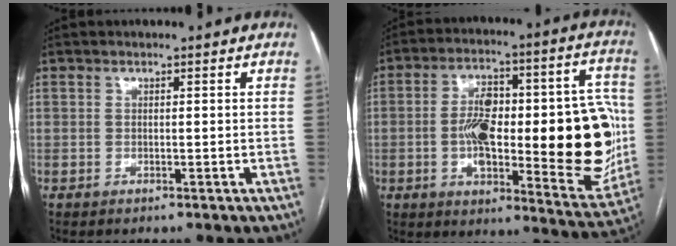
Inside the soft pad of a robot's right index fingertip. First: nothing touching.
{"total": 26.6, "force": [-1.5, 8.7, 25.1], "torque": [-0.306, 0.022, -0.007]}